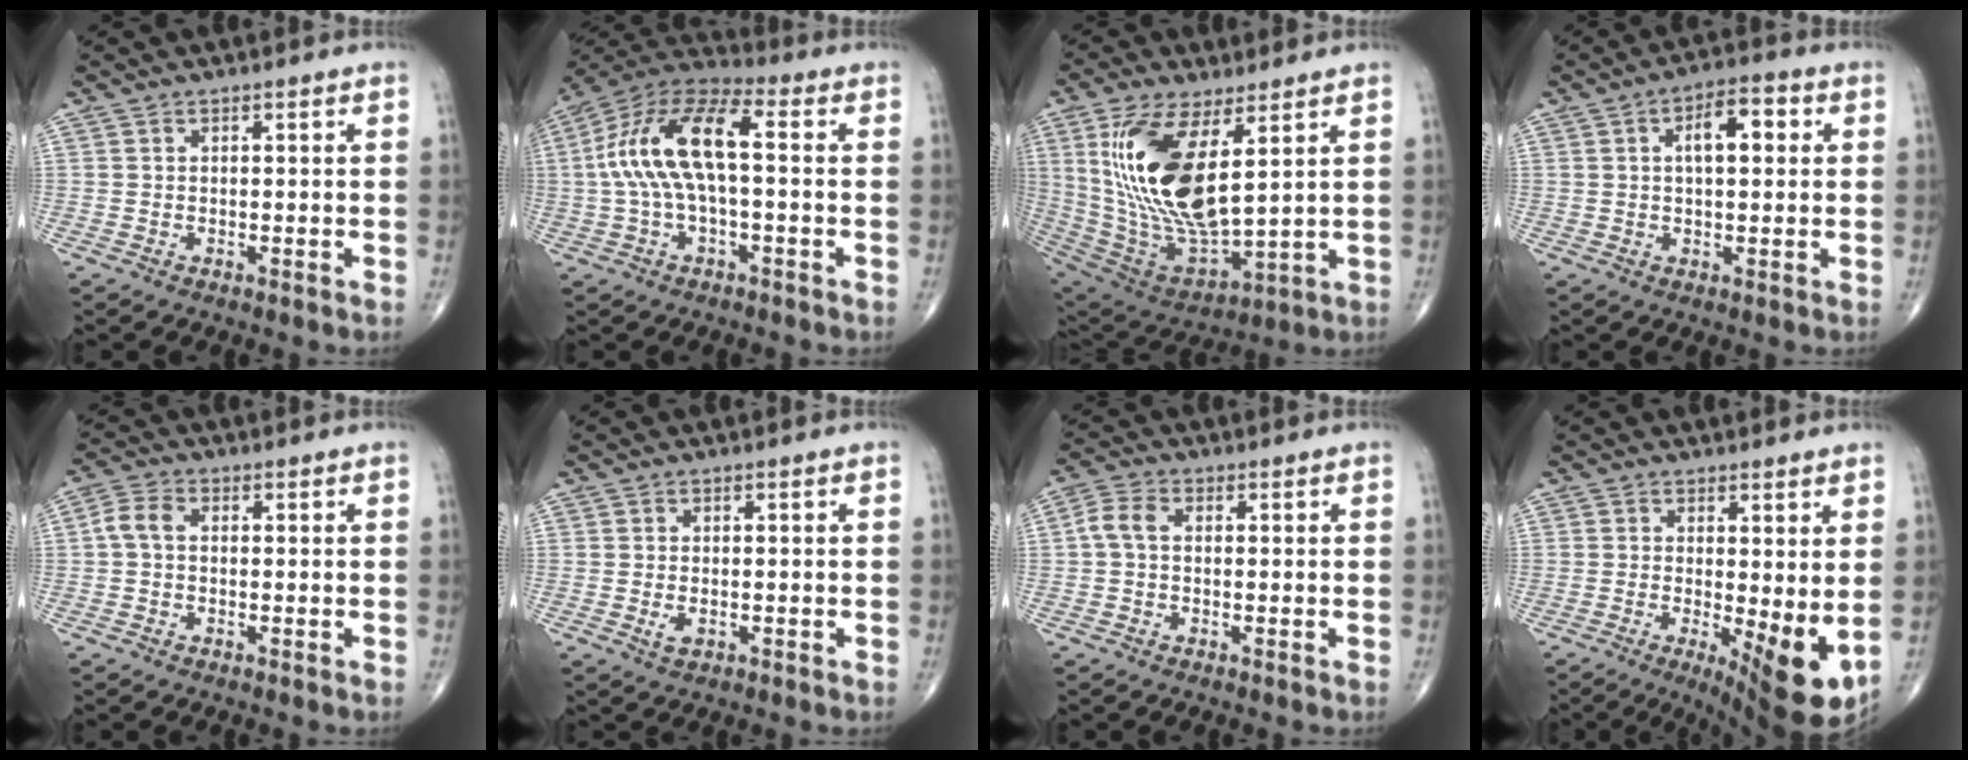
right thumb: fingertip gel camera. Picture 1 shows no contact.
{"total": 15.6, "force": [0.6, 6.5, 14.1], "torque": [-0.292, 0.048, 0.005]}
{"total": 21.0, "force": [6.1, 8.6, 18.2], "torque": [-0.367, -0.033, 0.130]}
{"total": 7.8, "force": [1.8, 3.6, 6.7], "torque": [-0.092, 0.012, 0.022]}
{"total": 4.0, "force": [0.2, 2.7, 2.9], "torque": [-0.058, 0.013, -0.004]}
{"total": 2.1, "force": [-0.5, 1.2, 1.6], "torque": [-0.030, -0.003, -0.006]}
{"total": 4.0, "force": [0.2, 2.6, 3.0], "torque": [-0.064, 0.012, -0.003]}
{"total": 9.8, "force": [-0.6, 3.1, 9.3], "torque": [-0.129, -0.024, -0.003]}